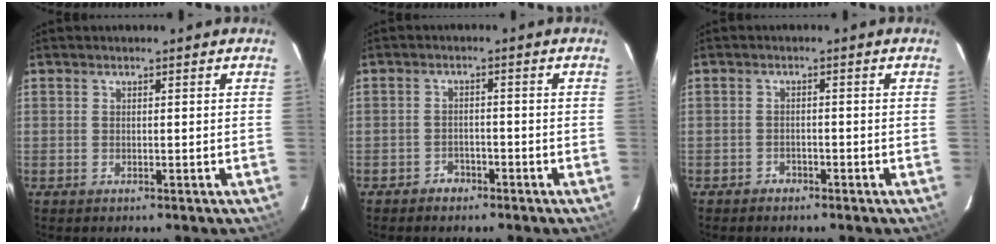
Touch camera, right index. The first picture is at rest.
{"total": 2.8, "force": [-2.2, 1.7, 0.2], "torque": [-0.011, 0.010, -0.034]}
{"total": 1.9, "force": [-1.6, 1.0, 0.0], "torque": [-0.007, 0.005, -0.028]}